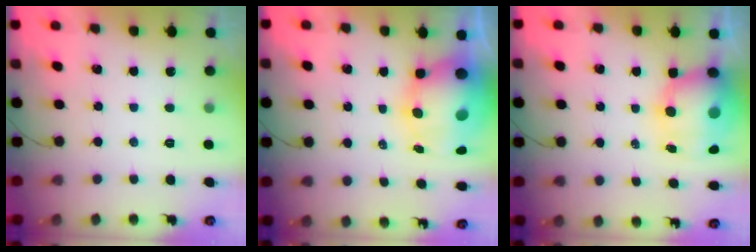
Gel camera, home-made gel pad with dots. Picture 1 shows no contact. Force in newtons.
{"total": 13.1, "press": 12.8, "slide": 2.9}
{"total": 11.0, "press": 10.9, "slide": 1.9}